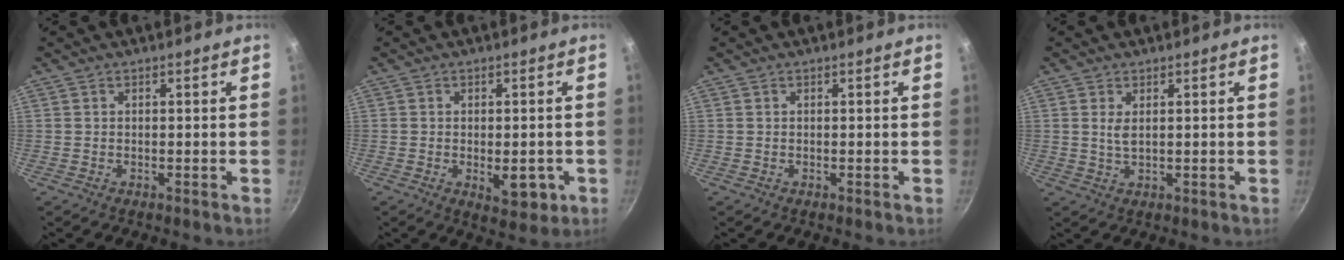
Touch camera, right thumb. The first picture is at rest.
{"total": 6.4, "force": [-1.6, 3.4, 5.2], "torque": [-0.048, -0.003, -0.015]}
{"total": 0.0}
{"total": 2.4, "force": [0.7, 1.1, 2.0], "torque": [-0.037, -0.007, 0.016]}